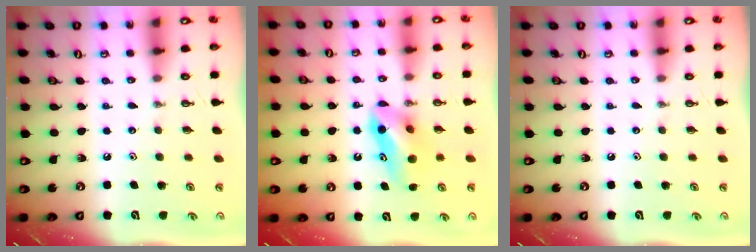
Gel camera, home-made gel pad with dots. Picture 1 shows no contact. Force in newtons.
{"total": 8.3, "press": 8.1, "slide": 1.8}
{"total": 0.0}